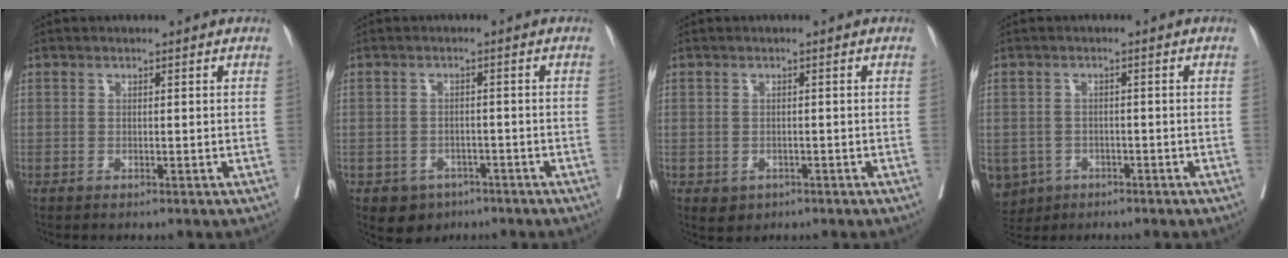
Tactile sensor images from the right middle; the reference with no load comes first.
{"total": 4.0, "force": [-2.5, 3.0, 0.8], "torque": [-0.008, 0.005, -0.030]}
{"total": 2.3, "force": [-1.1, 1.8, 0.7], "torque": [-0.011, -0.001, -0.008]}
{"total": 8.5, "force": [-4.2, 7.0, 2.2], "torque": [-0.071, -0.003, -0.058]}